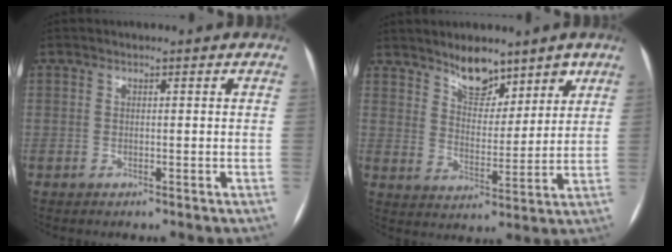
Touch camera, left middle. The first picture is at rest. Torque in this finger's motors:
{"motor_torque": [0.58, -0.55, 0.01, 0.09]}